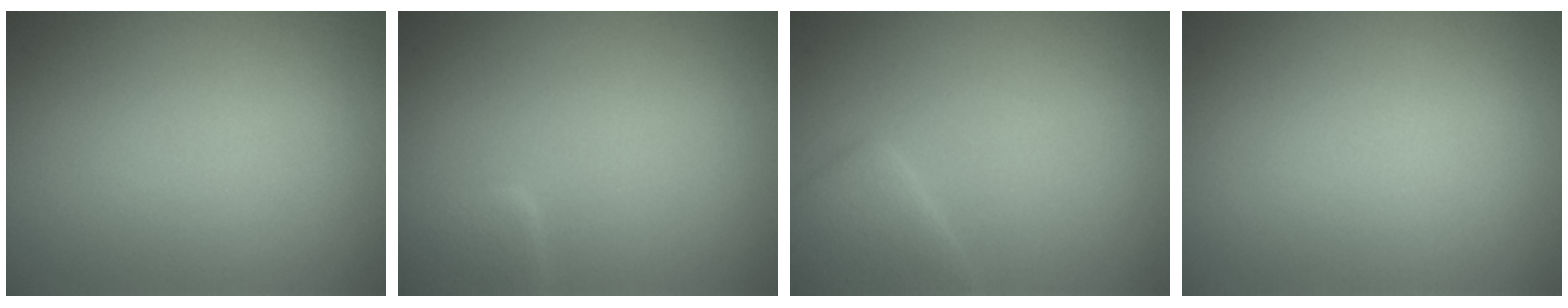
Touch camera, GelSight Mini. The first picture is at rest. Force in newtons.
{"total": 1.6, "press": 1.6, "slide": 0.1}
{"total": 2.5, "press": 2.5, "slide": 0.2}
{"total": 0.0}